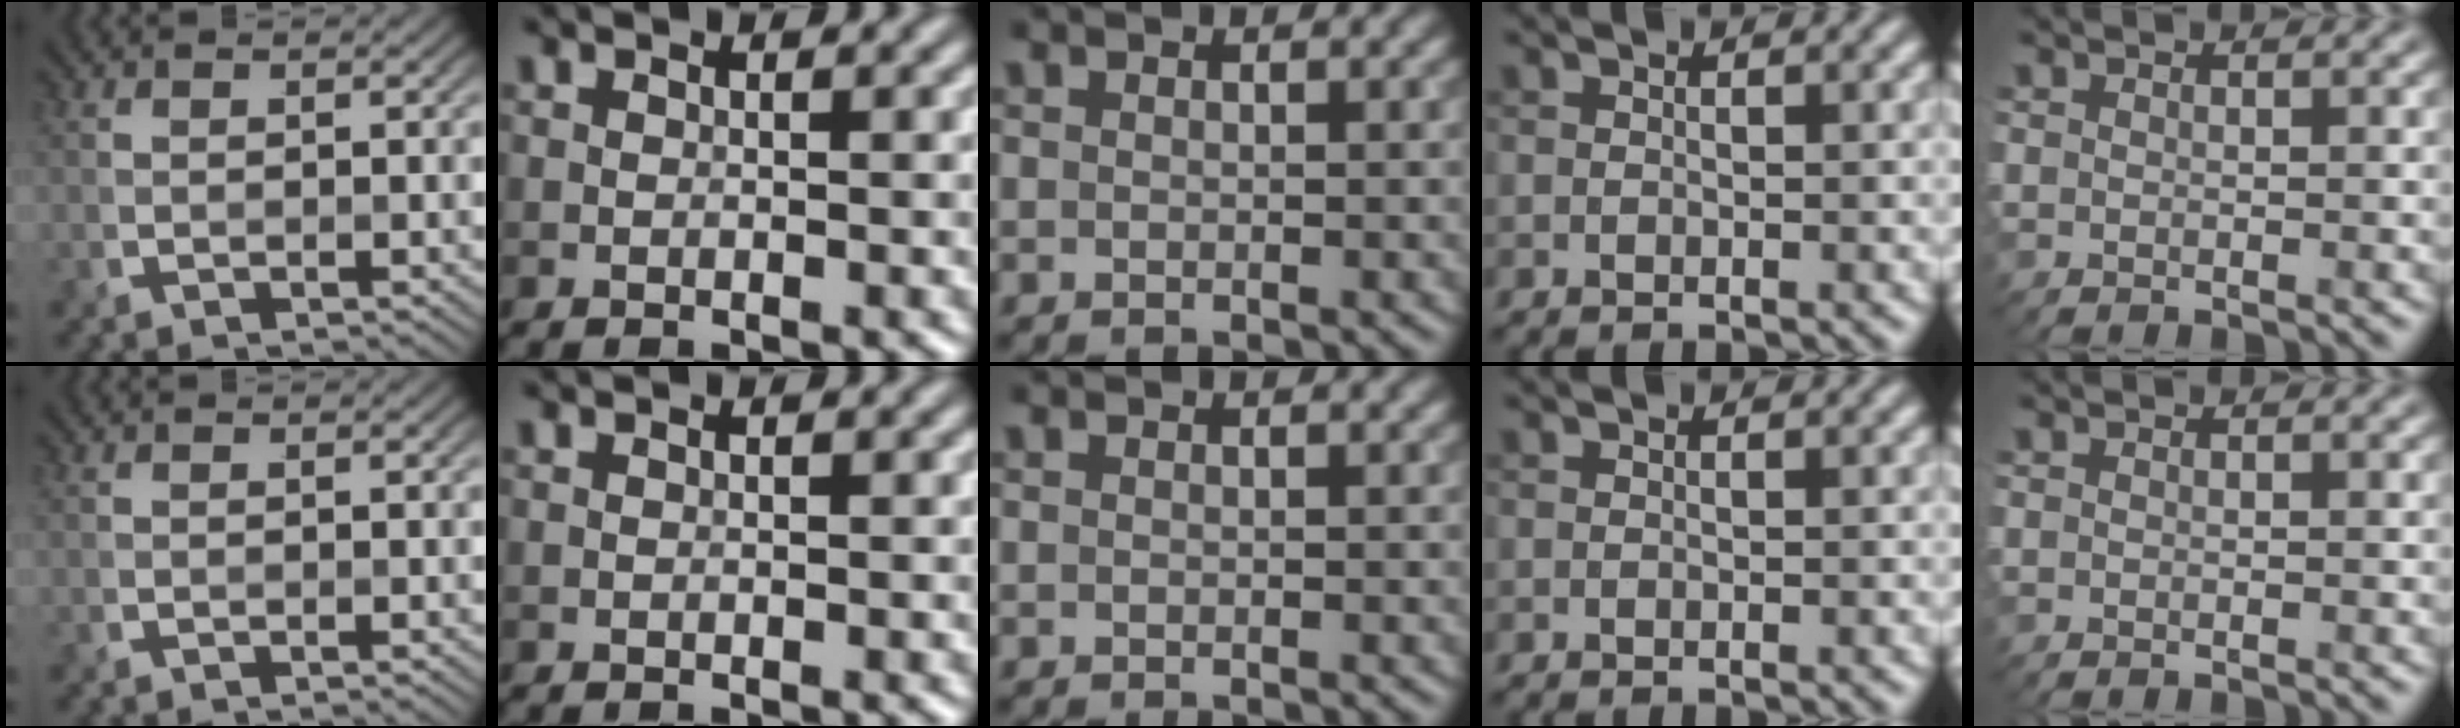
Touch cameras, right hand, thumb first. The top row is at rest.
{}